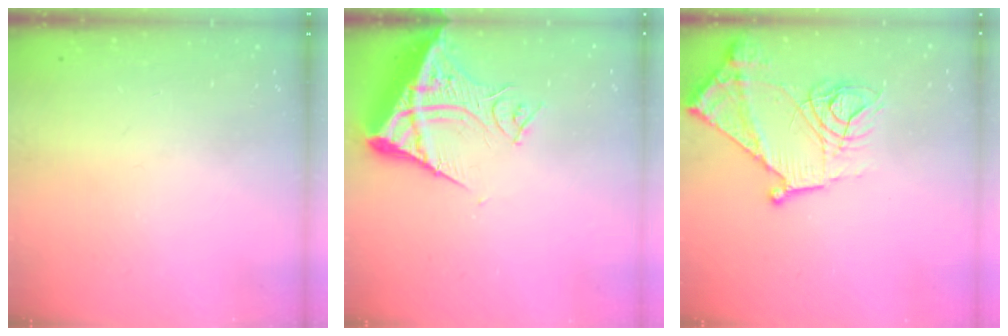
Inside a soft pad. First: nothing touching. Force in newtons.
{"total": 13.5, "press": 13.3, "slide": 1.8}
{"total": 15.5, "press": 15.4, "slide": 1.4}